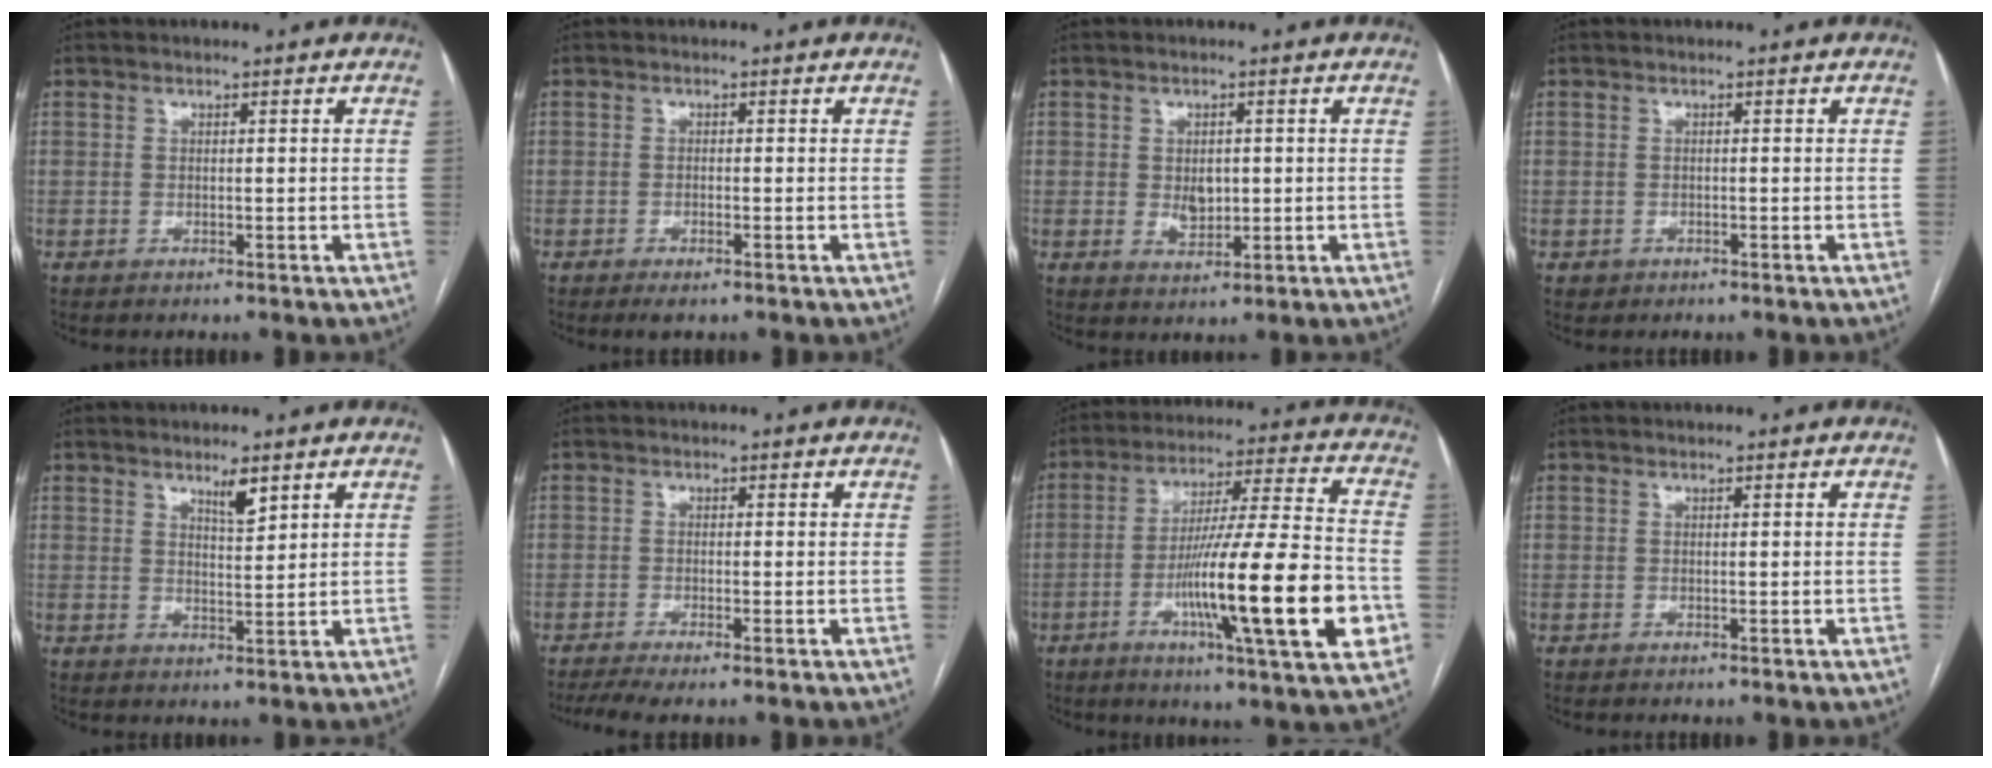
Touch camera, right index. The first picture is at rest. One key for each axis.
{"total": 2.0, "fx": -1.3, "fy": 0.5, "fz": 1.5, "tx": -0.027, "ty": -0.003, "tz": -0.018}
{"total": 3.2, "fx": 0.2, "fy": 2.1, "fz": 2.4, "tx": -0.039, "ty": -0.003, "tz": 0.010}
{"total": 1.0, "fx": -0.5, "fy": 0.9, "fz": 0.0, "tx": -0.005, "ty": 0.004, "tz": -0.005}
{"total": 3.3, "fx": 2.3, "fy": 0.5, "fz": 2.3, "tx": -0.042, "ty": -0.004, "tz": 0.041}
{"total": 5.4, "fx": -3.8, "fy": 0.4, "fz": 3.8, "tx": -0.069, "ty": -0.006, "tz": -0.066}
{"total": 21.6, "fx": -6.2, "fy": 0.6, "fz": 20.7, "tx": -0.311, "ty": -0.014, "tz": -0.098}
{"total": 0.0}